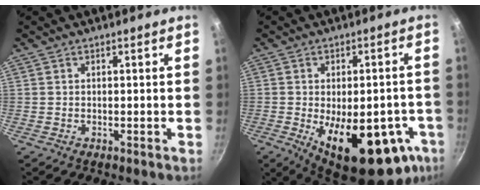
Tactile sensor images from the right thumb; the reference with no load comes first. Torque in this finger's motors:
{"motor_torque": [-0.19, 1.10, 0.19, -0.09, 0.34]}